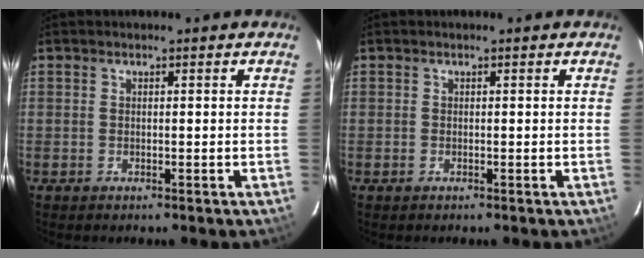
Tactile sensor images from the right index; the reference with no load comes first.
{"total": 0.0}